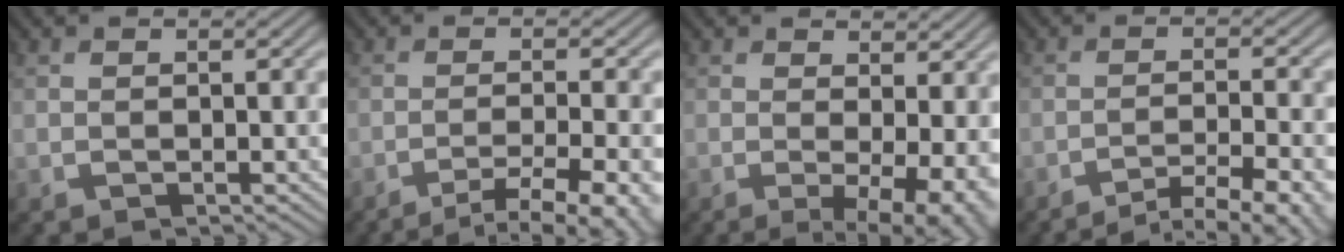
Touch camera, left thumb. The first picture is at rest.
{"total": 8.0, "force": [-5.5, 1.3, 5.7], "torque": [-0.086, -0.004, -0.074]}
{"total": 7.6, "force": [-0.2, 2.6, 7.1], "torque": [-0.094, -0.006, 0.002]}
{"total": 9.3, "force": [-7.5, 1.5, 5.3], "torque": [-0.080, 0.002, -0.092]}